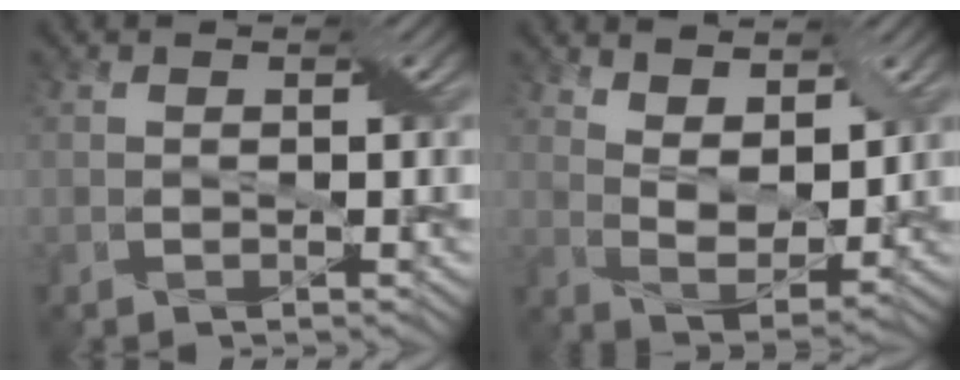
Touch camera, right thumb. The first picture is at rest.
{"total": 7.4, "force": [4.7, 3.2, 4.8], "torque": [-0.095, -0.010, 0.093]}